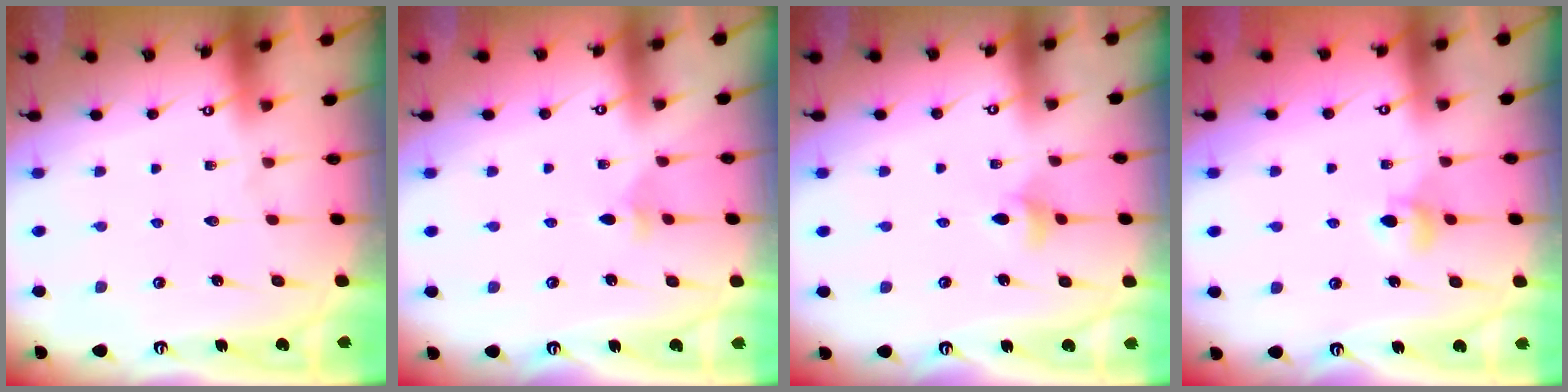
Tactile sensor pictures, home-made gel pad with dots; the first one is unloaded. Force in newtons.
{"total": 2.8, "press": 2.7, "slide": 0.7}
{"total": 4.3, "press": 4.2, "slide": 0.9}
{"total": 5.0, "press": 4.9, "slide": 0.8}